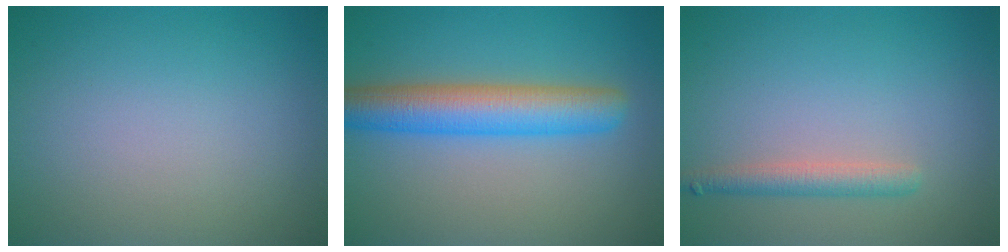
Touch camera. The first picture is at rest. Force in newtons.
{"total": 6.2, "press": 6.2, "slide": 0.2}
{"total": 2.2, "press": 2.2, "slide": 0.1}